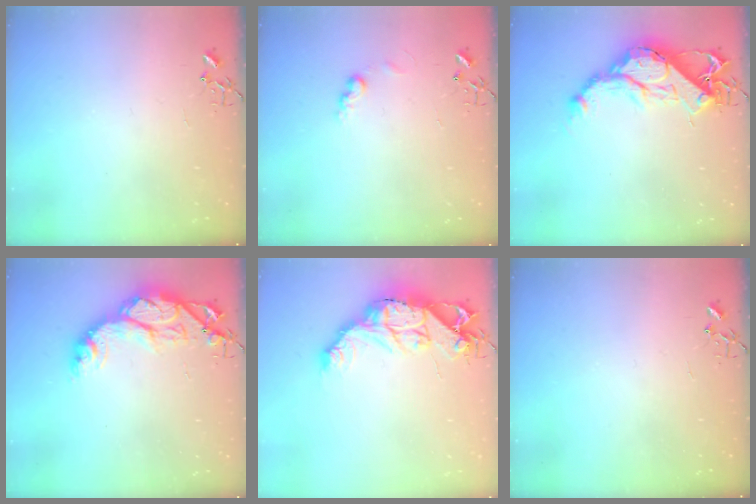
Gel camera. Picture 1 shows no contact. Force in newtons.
{"total": 6.4, "press": 6.4, "slide": 0.5}
{"total": 17.2, "press": 17.1, "slide": 1.3}
{"total": 15.3, "press": 15.3, "slide": 1.1}
{"total": 16.7, "press": 16.6, "slide": 1.4}
{"total": 0.0}